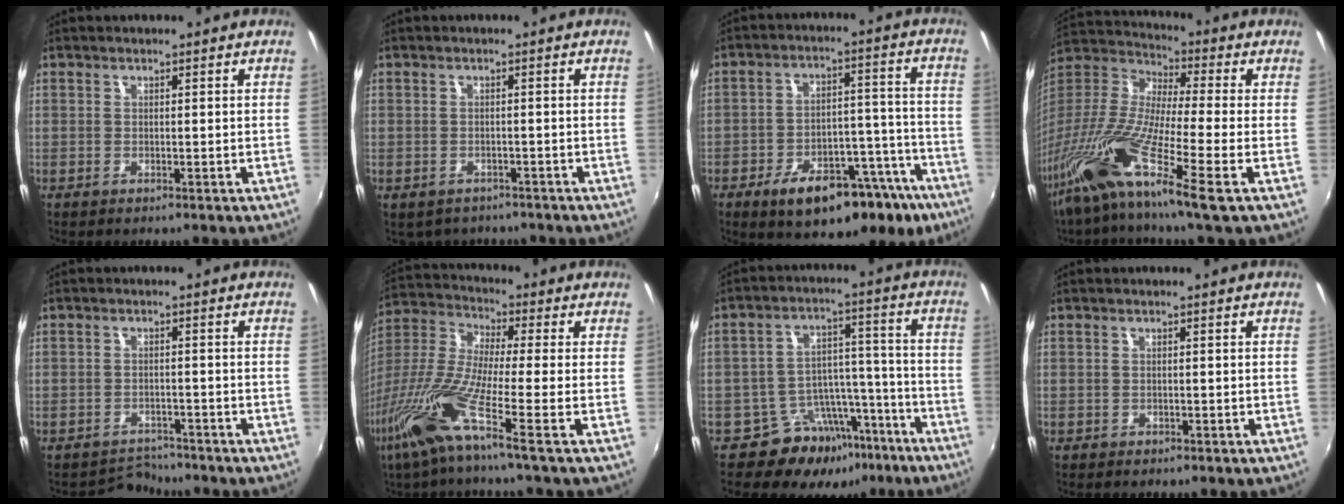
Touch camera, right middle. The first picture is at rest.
{"total": 4.7, "force": [-3.7, 2.6, 1.3], "torque": [-0.036, -0.021, -0.047]}
{"total": 20.1, "force": [-13.1, 8.9, 12.4], "torque": [-0.188, 0.009, -0.168]}
{"total": 18.5, "force": [-11.0, 0.2, 14.9], "torque": [-0.281, -0.044, -0.218]}
{"total": 3.7, "force": [-3.5, 1.0, -0.8], "torque": [0.004, 0.006, -0.060]}
{"total": 13.1, "force": [-6.9, -0.7, 11.1], "torque": [-0.229, -0.020, -0.148]}
{"total": 13.3, "force": [-8.7, 8.9, 4.6], "torque": [-0.081, 0.041, -0.109]}
{"total": 0.8, "force": [-0.6, 0.6, 0.2], "torque": [-0.006, -0.003, -0.007]}